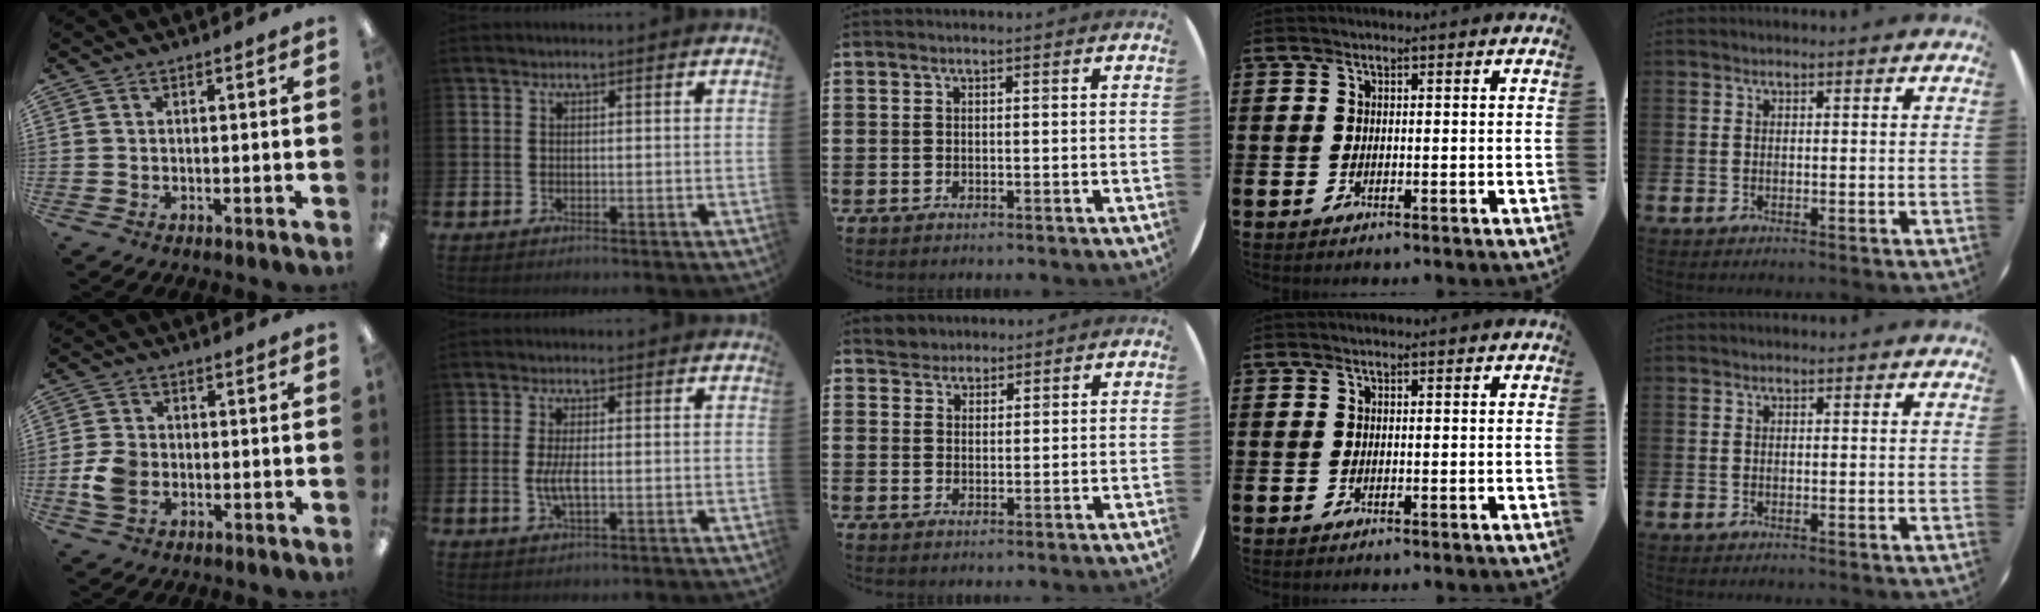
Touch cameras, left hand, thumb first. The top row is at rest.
{"thumb": {"total": 6.1, "force": [-1.5, 4.6, 3.7], "torque": [-0.072, 0.003, -0.030]}, "index": {"total": 2.9, "force": [-0.3, 0.8, 2.8], "torque": [-0.051, 0.001, -0.005]}, "middle": {"total": 2.6, "force": [2.4, 1.0, -0.4], "torque": [0.011, 0.002, 0.045]}}